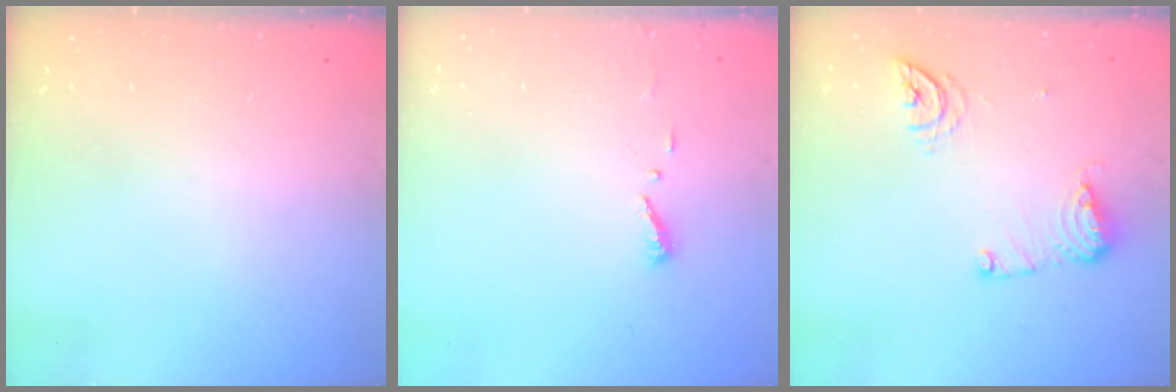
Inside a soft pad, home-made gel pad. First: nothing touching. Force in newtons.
{"total": 3.7, "press": 3.7, "slide": 0.2}
{"total": 10.0, "press": 10.0, "slide": 0.8}